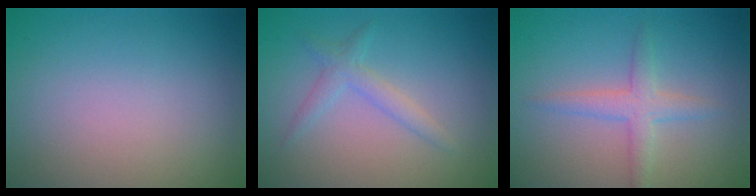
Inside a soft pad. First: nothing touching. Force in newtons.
{"total": 1.7, "press": 1.7, "slide": 0.1}
{"total": 2.4, "press": 2.4, "slide": 0.0}